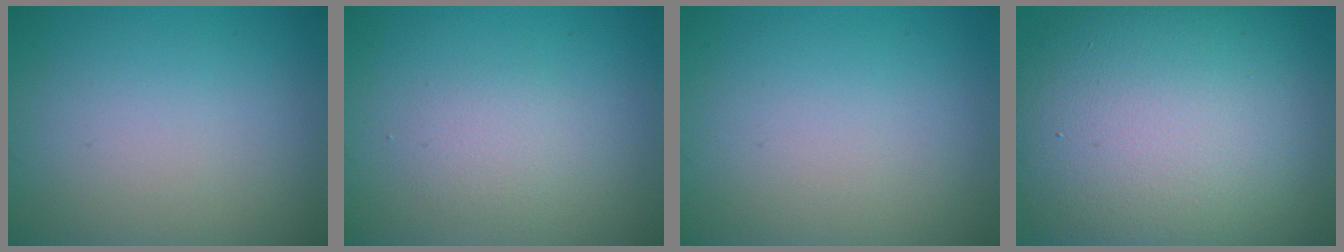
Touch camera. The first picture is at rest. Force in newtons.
{"total": 1.7, "press": 1.7, "slide": 0.1}
{"total": 0.0}
{"total": 16.0, "press": 16.0, "slide": 1.3}